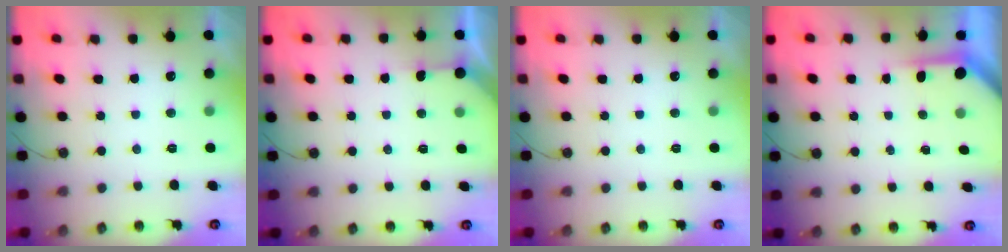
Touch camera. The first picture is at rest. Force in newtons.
{"total": 4.2, "press": 4.2, "slide": 0.4}
{"total": 0.0}
{"total": 3.8, "press": 3.8, "slide": 0.3}